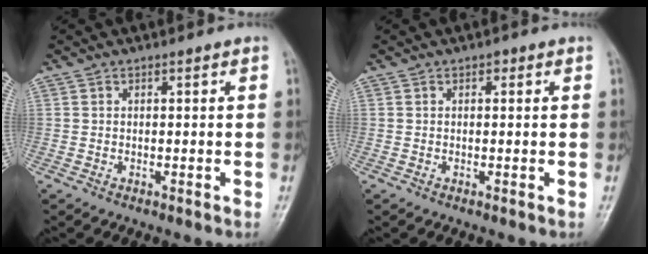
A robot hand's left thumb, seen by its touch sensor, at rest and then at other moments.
{"total": 0.9, "force": [0.4, 0.6, 0.5], "torque": [0.001, 0.001, 0.001]}